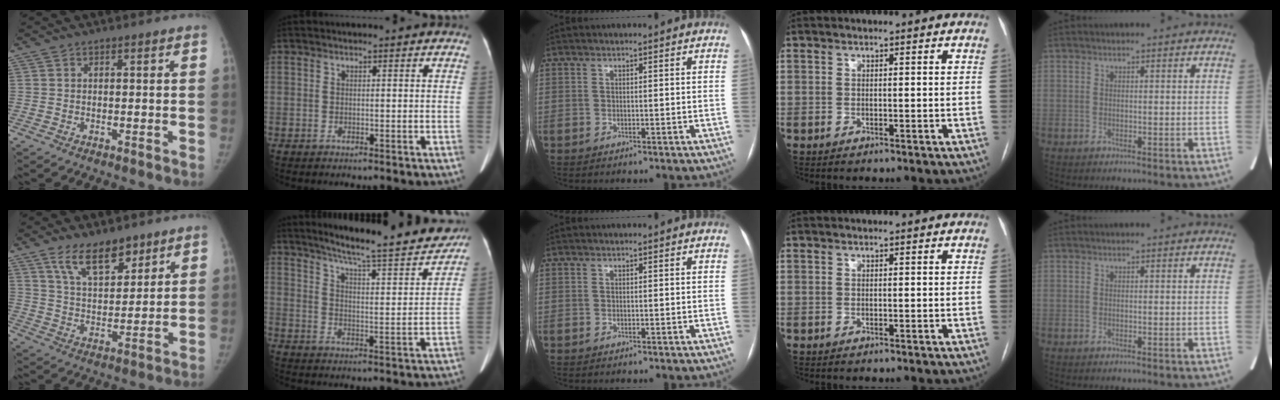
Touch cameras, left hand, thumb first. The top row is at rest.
{"thumb": {"total": 10.7, "force": [7.4, 5.0, 6.0], "torque": [-0.073, -0.049, 0.136]}, "index": {"total": 18.3, "force": [16.3, 1.2, 8.2], "torque": [-0.123, -0.029, 0.221]}}